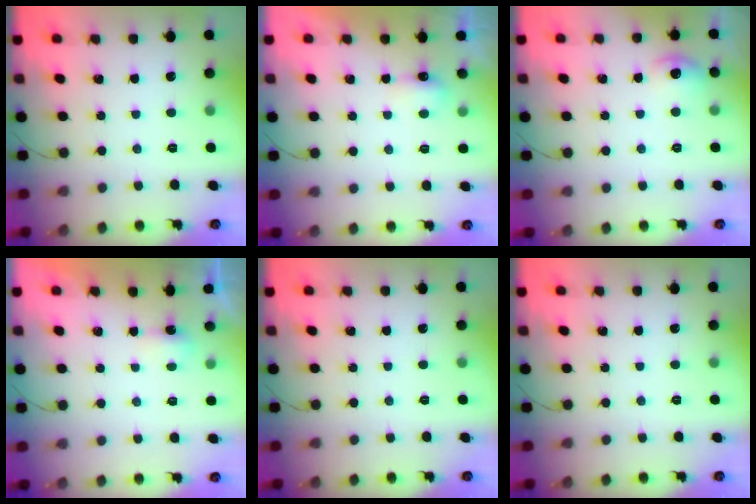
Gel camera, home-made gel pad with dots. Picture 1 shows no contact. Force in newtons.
{"total": 4.3, "press": 4.2, "slide": 0.9}
{"total": 6.3, "press": 6.1, "slide": 1.7}
{"total": 2.9, "press": 2.8, "slide": 0.6}
{"total": 0.0}
{"total": 0.0}